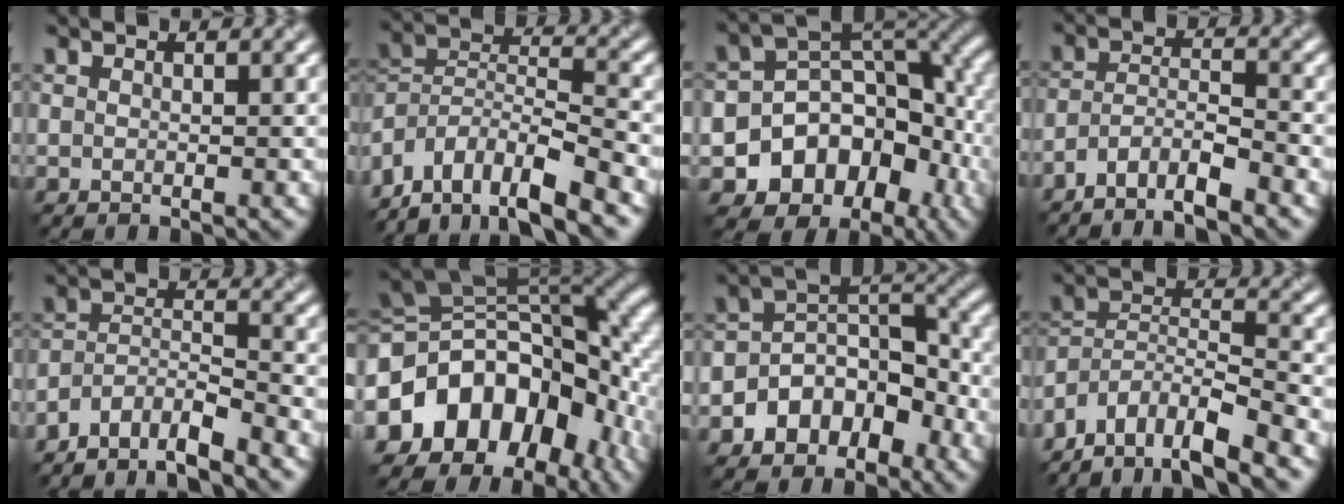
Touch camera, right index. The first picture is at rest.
{"total": 9.6, "force": [-7.3, 3.5, 5.1], "torque": [-0.094, 0.017, -0.130]}
{"total": 11.2, "force": [-4.5, 8.7, 5.5], "torque": [-0.095, -0.015, -0.067]}
{"total": 5.0, "force": [-4.1, 1.1, 2.6], "torque": [-0.046, 0.002, -0.078]}
{"total": 6.3, "force": [-5.6, 1.5, 2.4], "torque": [-0.041, 0.001, -0.102]}
{"total": 13.7, "force": [-4.4, 9.7, 8.7], "torque": [-0.144, 0.024, -0.090]}
{"total": 6.3, "force": [-3.0, 4.4, 3.3], "torque": [-0.030, 0.016, -0.056]}
{"total": 9.4, "force": [-7.7, 3.2, 4.3], "torque": [-0.071, 0.012, -0.133]}